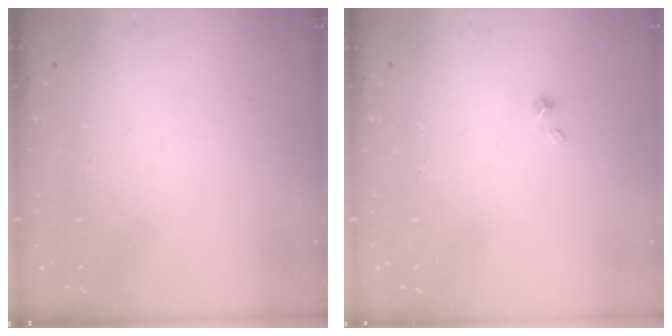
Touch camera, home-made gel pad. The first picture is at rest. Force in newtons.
{"total": 0.7, "press": 0.7, "slide": 0.1}